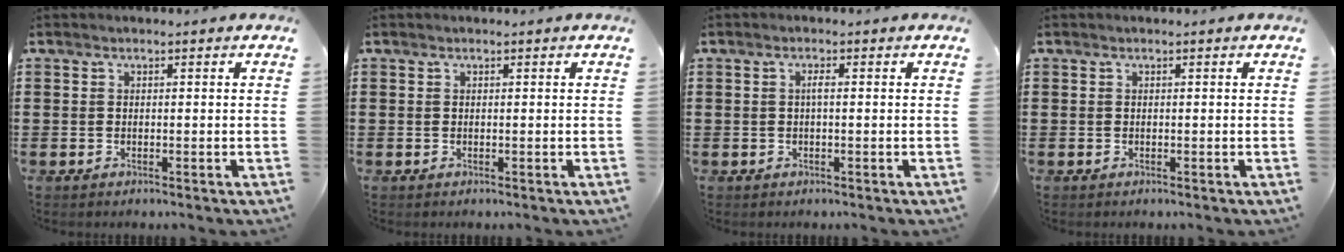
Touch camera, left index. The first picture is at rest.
{"total": 0.0}
{"total": 1.2, "force": [-0.1, 0.2, 1.2], "torque": [-0.026, 0.000, -0.001]}
{"total": 0.0}